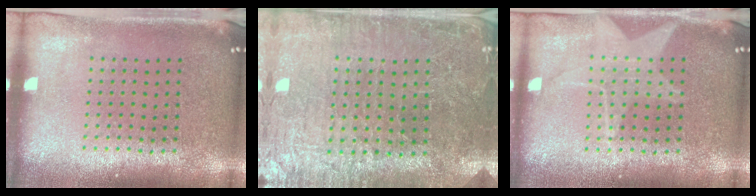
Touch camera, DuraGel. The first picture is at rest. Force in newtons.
{"total": 3.3, "press": 3.2, "slide": 0.5}
{"total": 2.3, "press": 2.3, "slide": 0.3}